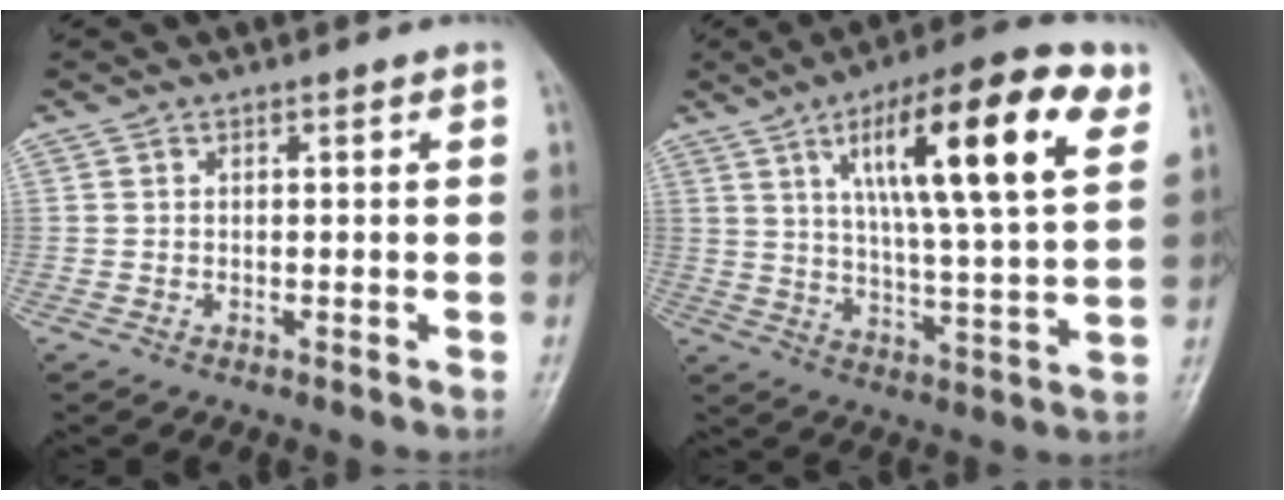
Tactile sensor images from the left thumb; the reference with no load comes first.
{"total": 21.3, "force": [9.0, 5.3, 18.6], "torque": [-0.267, -0.020, 0.137]}